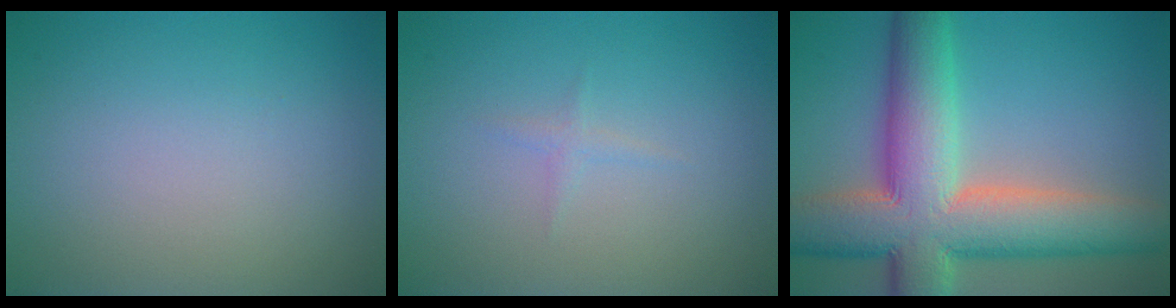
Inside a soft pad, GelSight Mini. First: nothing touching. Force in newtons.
{"total": 0.8, "press": 0.8, "slide": 0.1}
{"total": 13.0, "press": 12.9, "slide": 0.8}